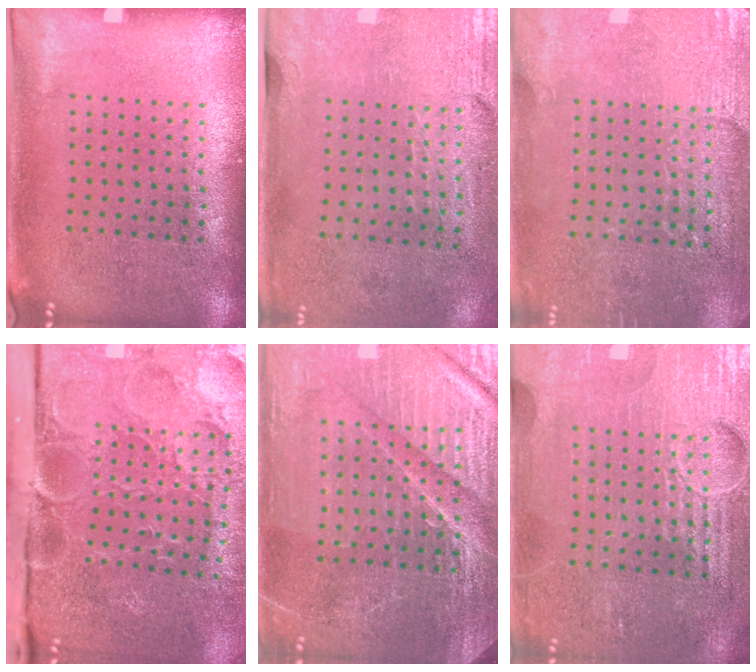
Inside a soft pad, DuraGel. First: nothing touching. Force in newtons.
{"total": 2.9, "press": 2.5, "slide": 1.5}
{"total": 2.9, "press": 2.8, "slide": 0.6}
{"total": 4.4, "press": 3.8, "slide": 2.1}
{"total": 5.3, "press": 4.9, "slide": 2.0}
{"total": 4.2, "press": 4.2, "slide": 0.4}